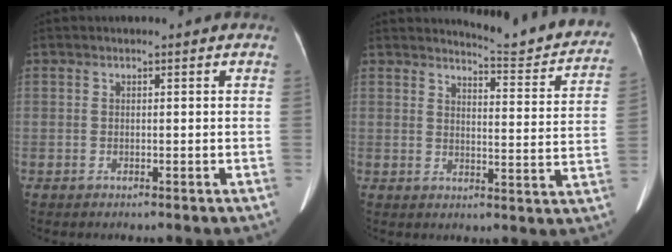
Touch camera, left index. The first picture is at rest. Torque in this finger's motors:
{"motor_torque": [0.17, -0.87, -0.11, 0.01]}